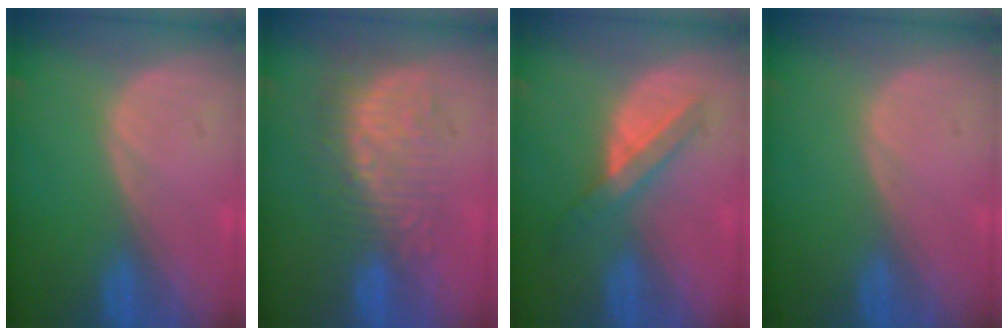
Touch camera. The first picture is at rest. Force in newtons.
{"total": 9.9, "press": 8.7, "slide": 4.8}
{"total": 6.0, "press": 5.3, "slide": 2.7}
{"total": 0.0}